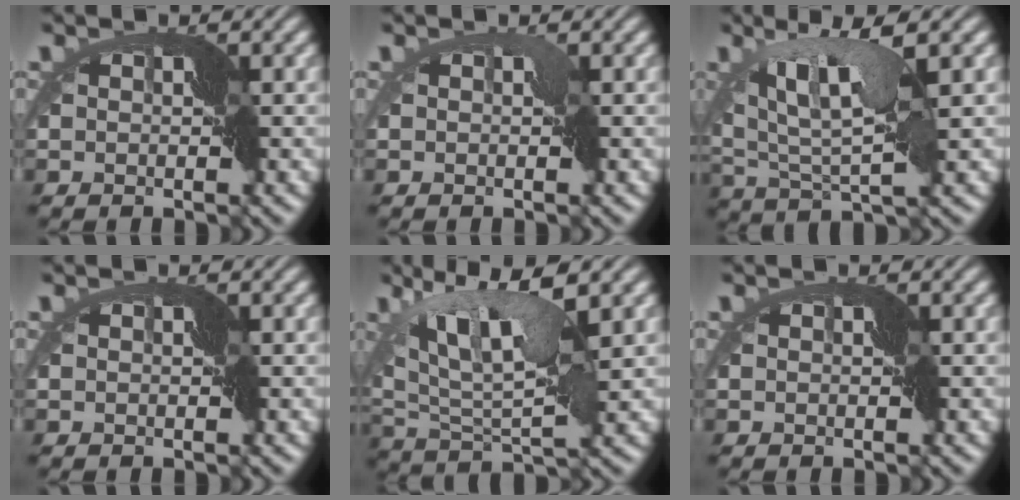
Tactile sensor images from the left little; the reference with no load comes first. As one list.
[{"total": 0.9, "force": [-0.1, 0.6, 0.7], "torque": [-0.010, 0.001, -0.003]}, {"total": 6.5, "force": [3.0, 1.0, 5.7], "torque": [-0.128, 0.006, 0.046]}, {"total": 0.0}, {"total": 7.5, "force": [4.2, 1.6, 6.1], "torque": [-0.141, 0.004, 0.070]}, {"total": 0.0}]